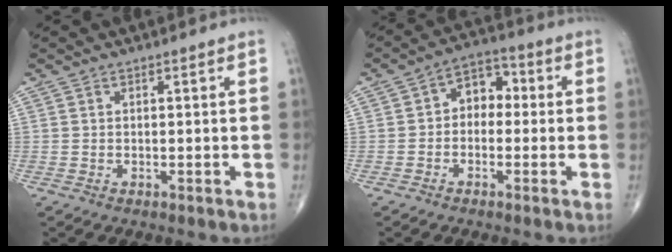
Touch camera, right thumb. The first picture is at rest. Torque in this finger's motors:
{"motor_torque": [-0.36, 0.40, 0.16, 0.29, 0.09]}